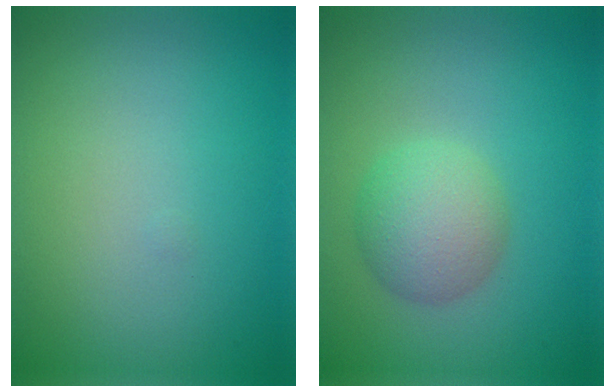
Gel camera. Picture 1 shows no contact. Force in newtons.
{"total": 3.8, "press": 3.8, "slide": 0.1}